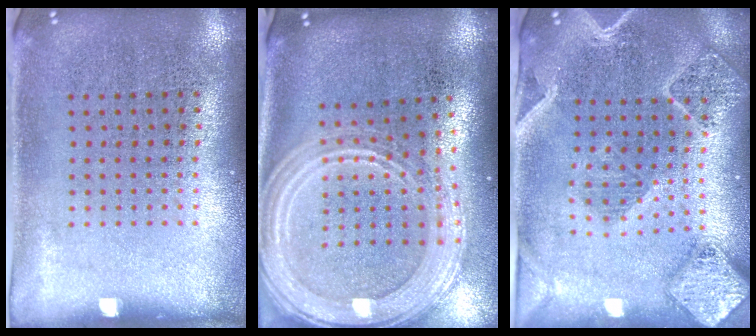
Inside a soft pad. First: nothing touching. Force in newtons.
{"total": 3.1, "press": 2.5, "slide": 1.7}
{"total": 2.5, "press": 2.3, "slide": 1.1}